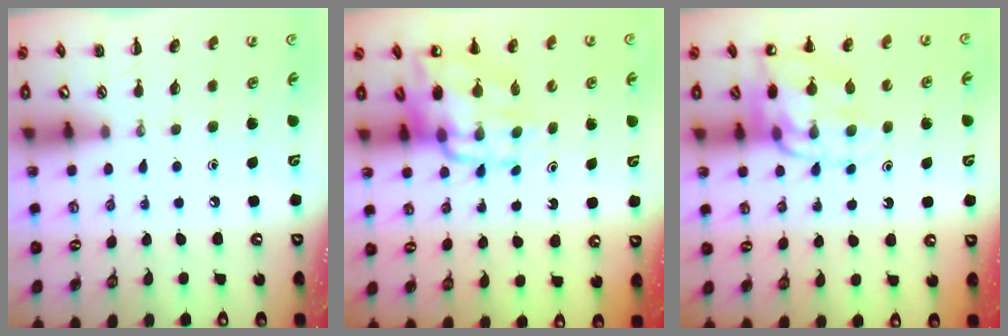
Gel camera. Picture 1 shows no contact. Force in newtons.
{"total": 13.5, "press": 13.1, "slide": 3.4}
{"total": 12.6, "press": 12.3, "slide": 2.7}